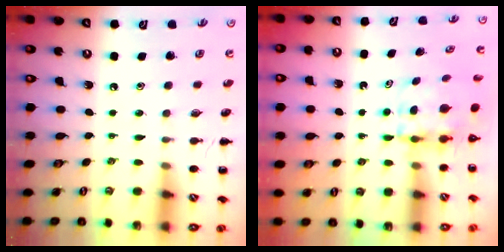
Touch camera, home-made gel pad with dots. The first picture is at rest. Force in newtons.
{"total": 4.6, "press": 4.5, "slide": 0.6}